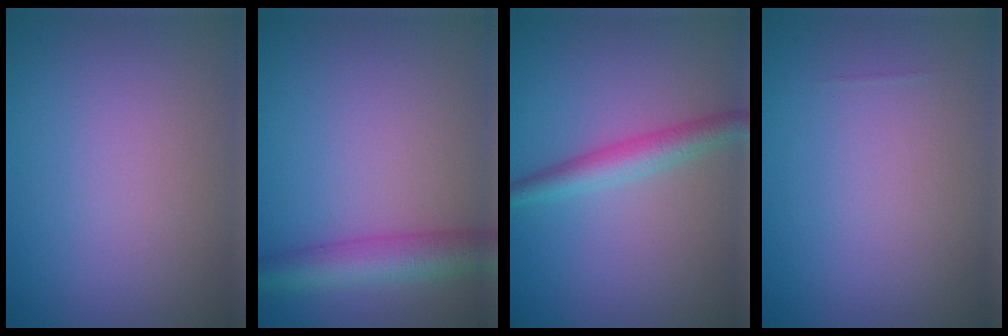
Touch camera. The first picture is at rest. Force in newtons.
{"total": 4.8, "press": 4.8, "slide": 0.2}
{"total": 2.9, "press": 2.9, "slide": 0.1}
{"total": 0.0}